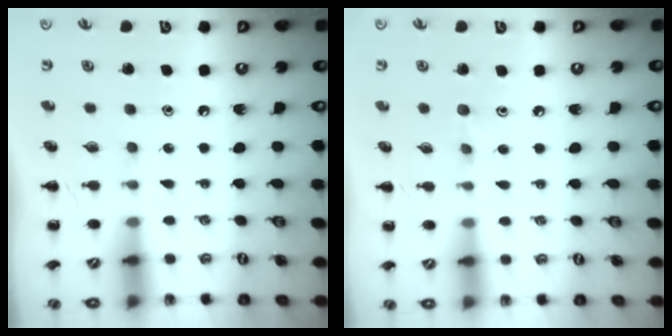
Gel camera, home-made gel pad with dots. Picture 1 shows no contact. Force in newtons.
{"total": 5.4, "press": 5.1, "slide": 1.9}